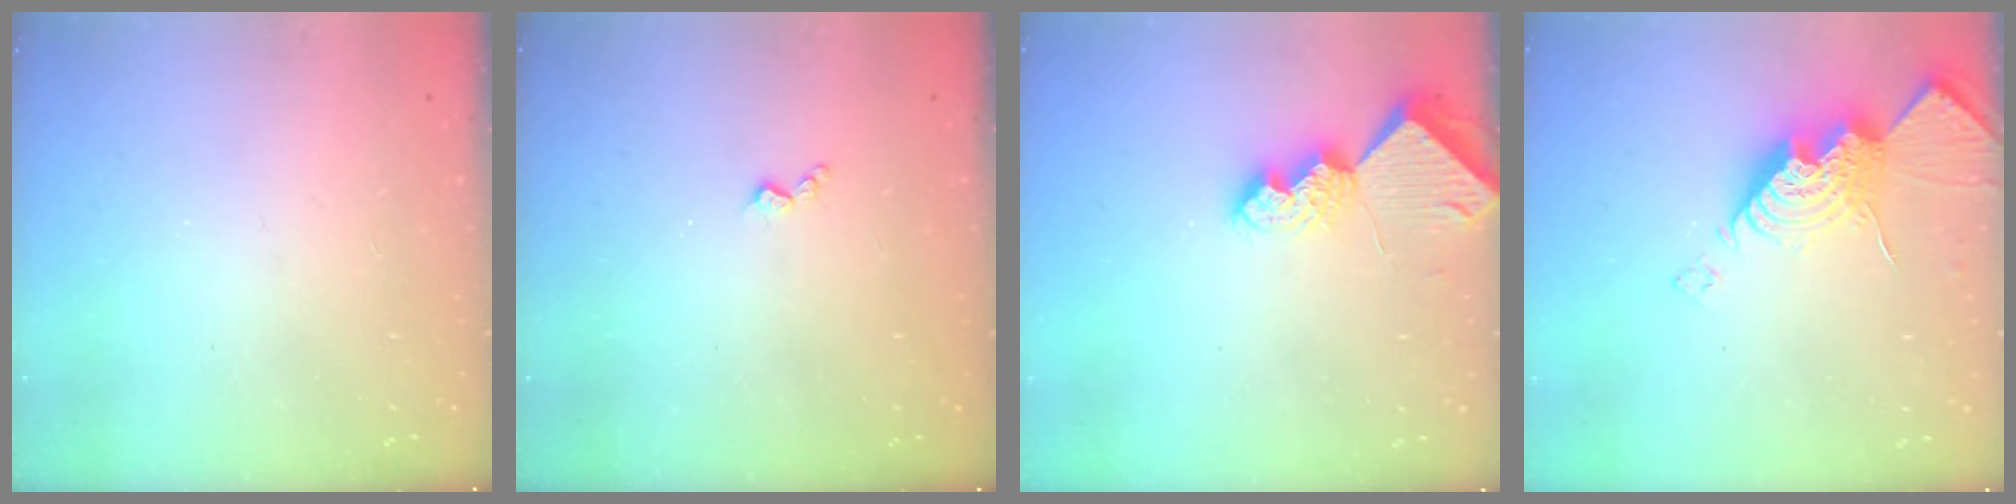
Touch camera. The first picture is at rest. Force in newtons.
{"total": 3.0, "press": 2.9, "slide": 0.6}
{"total": 7.5, "press": 7.4, "slide": 0.8}
{"total": 14.5, "press": 14.4, "slide": 1.2}